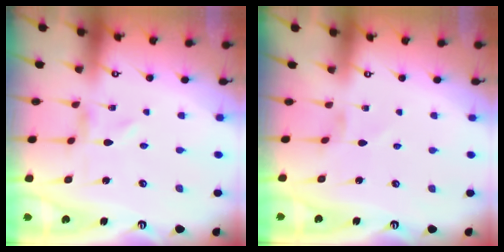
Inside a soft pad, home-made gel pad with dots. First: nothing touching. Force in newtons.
{"total": 1.0, "press": 1.0, "slide": 0.2}